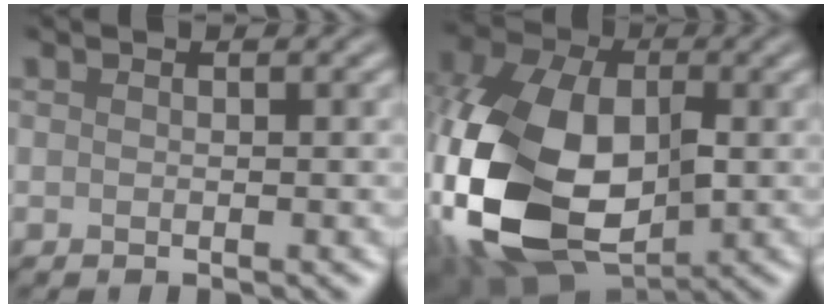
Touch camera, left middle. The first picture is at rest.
{"total": 17.2, "force": [-2.9, 11.5, 12.5], "torque": [-0.279, -0.024, -0.058]}